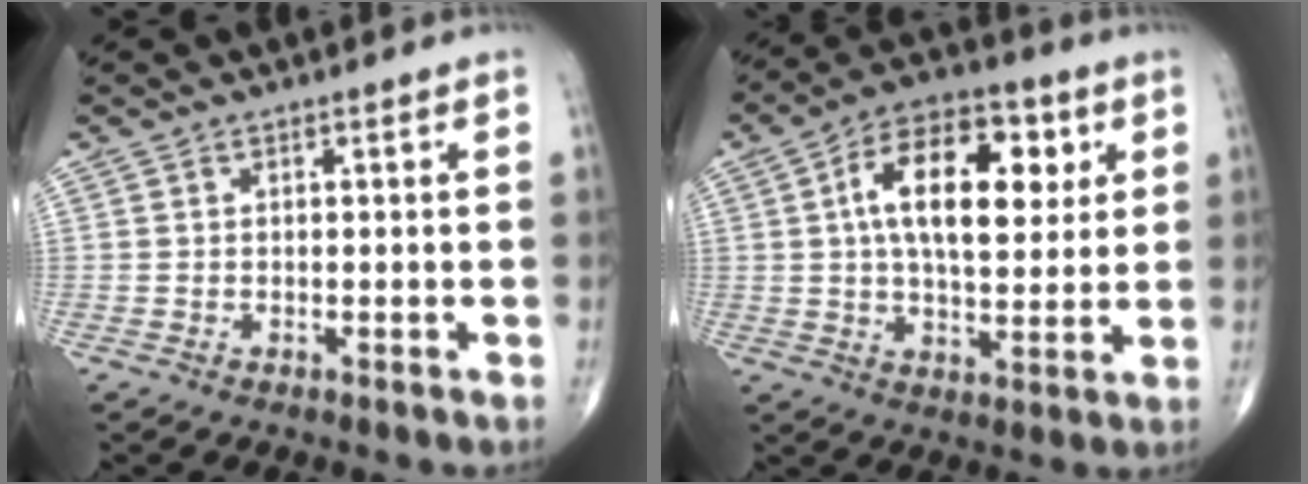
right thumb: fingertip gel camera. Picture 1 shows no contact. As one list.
[{"total": 17.3, "force": [4.2, 9.1, 14.1], "torque": [-0.203, 0.005, 0.062]}]